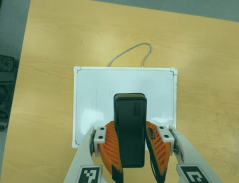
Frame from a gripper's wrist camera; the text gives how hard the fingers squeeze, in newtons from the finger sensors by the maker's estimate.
{"total": 8.8, "left": 7.3, "right": 10.4}